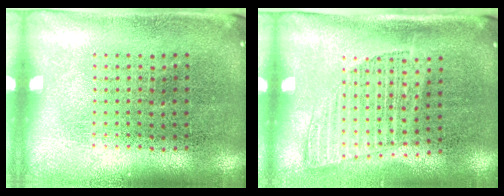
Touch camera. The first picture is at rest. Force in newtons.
{"total": 1.3, "press": 1.0, "slide": 0.8}